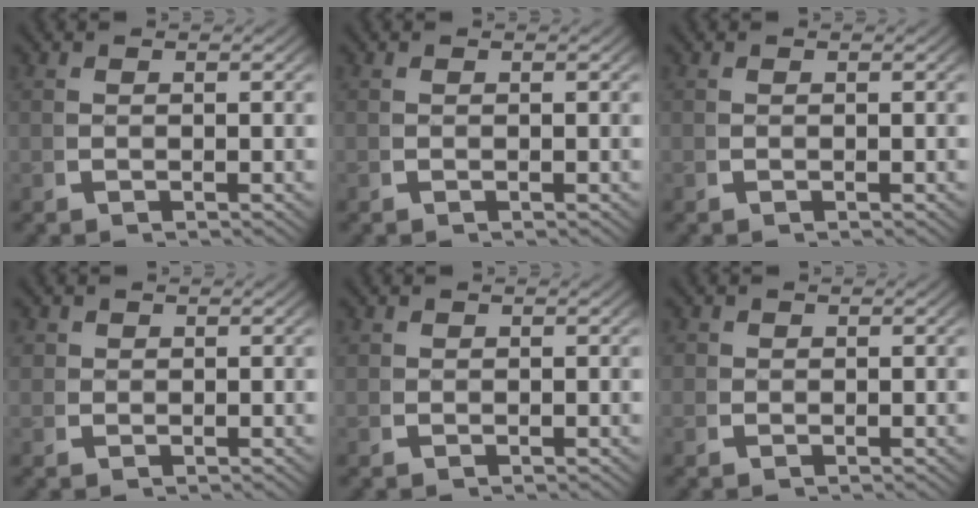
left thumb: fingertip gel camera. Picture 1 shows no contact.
{"total": 0.0}
{"total": 0.6, "force": [0.3, -0.5, -0.2], "torque": [0.006, -0.002, 0.007]}
{"total": 1.5, "force": [0.8, 1.2, 0.4], "torque": [-0.012, -0.008, 0.019]}
{"total": 0.7, "force": [0.5, 0.4, 0.0], "torque": [-0.004, -0.007, 0.014]}
{"total": 1.2, "force": [0.4, 1.1, 0.3], "torque": [-0.009, -0.009, 0.009]}